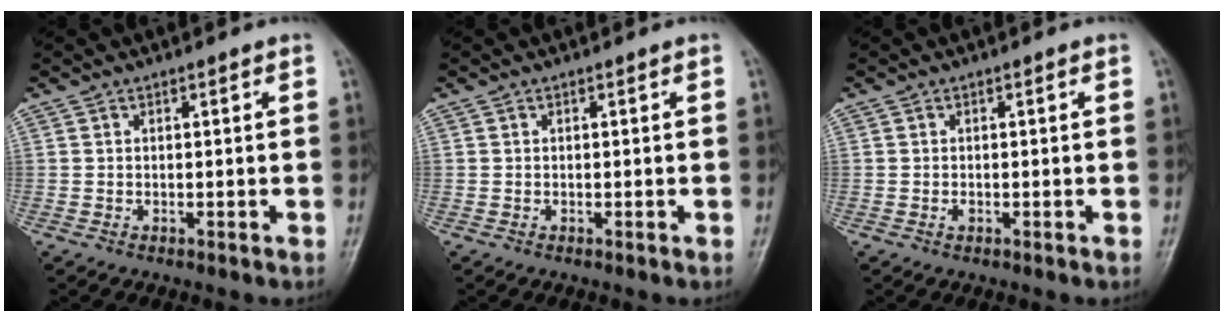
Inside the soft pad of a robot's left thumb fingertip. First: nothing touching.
{"total": 0.0}
{"total": 0.8, "force": [-0.2, 0.5, 0.6], "torque": [-0.008, 0.001, -0.003]}